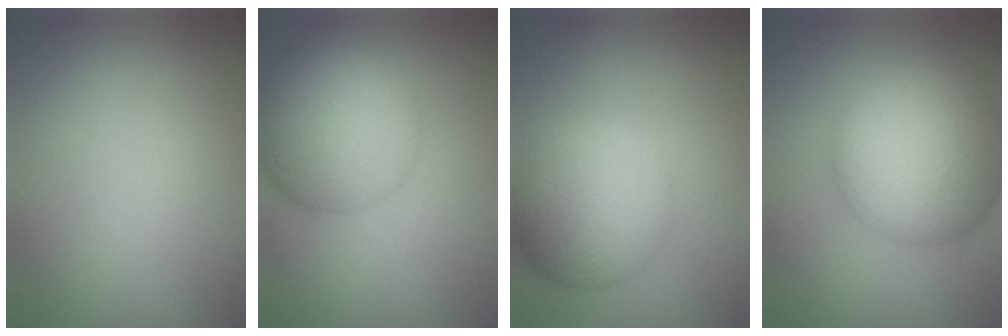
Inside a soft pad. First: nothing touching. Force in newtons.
{"total": 9.0, "press": 9.0, "slide": 0.3}
{"total": 8.2, "press": 8.2, "slide": 0.2}
{"total": 11.2, "press": 11.2, "slide": 0.3}